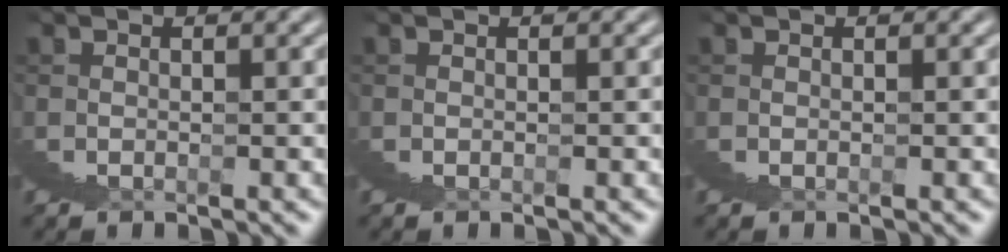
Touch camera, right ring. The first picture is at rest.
{"total": 0.0}
{"total": 0.0}